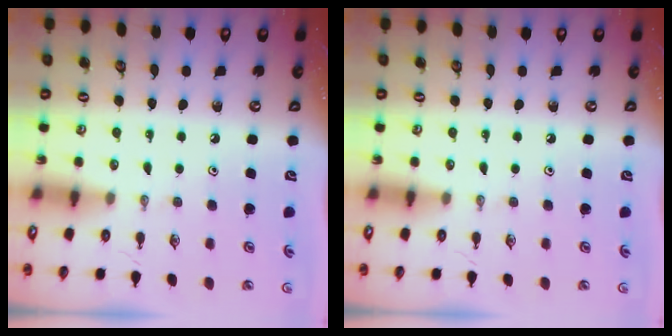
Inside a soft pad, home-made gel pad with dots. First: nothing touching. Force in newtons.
{"total": 0.0}